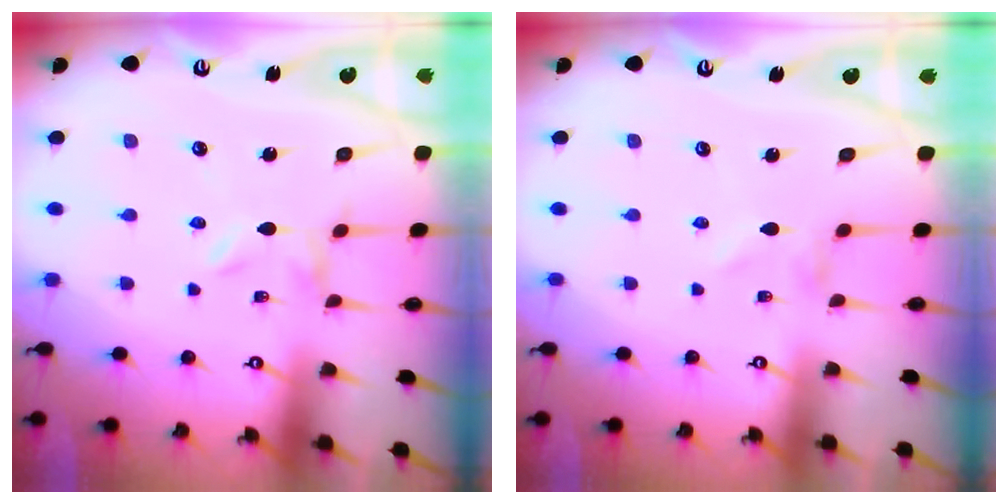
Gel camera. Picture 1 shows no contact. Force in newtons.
{"total": 0.6, "press": 0.6, "slide": 0.2}